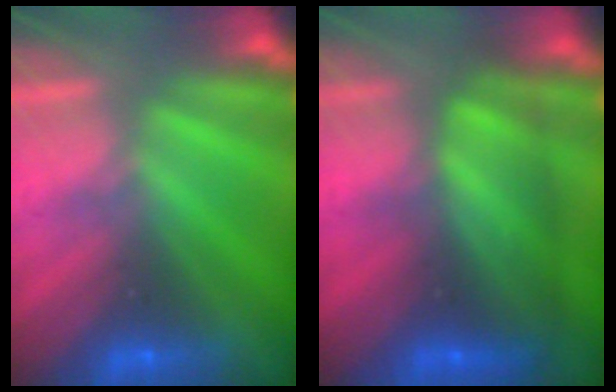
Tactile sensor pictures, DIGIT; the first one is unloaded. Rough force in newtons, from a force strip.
{"total": 8.8}